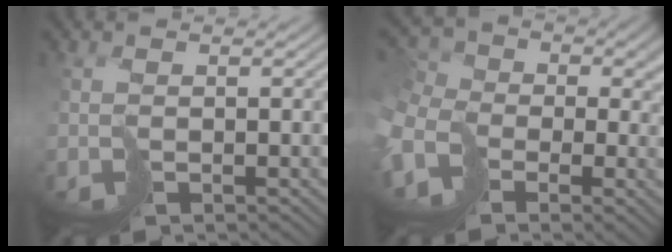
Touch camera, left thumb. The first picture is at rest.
{"total": 8.3, "force": [-3.6, 5.9, 4.5], "torque": [-0.127, -0.024, -0.077]}